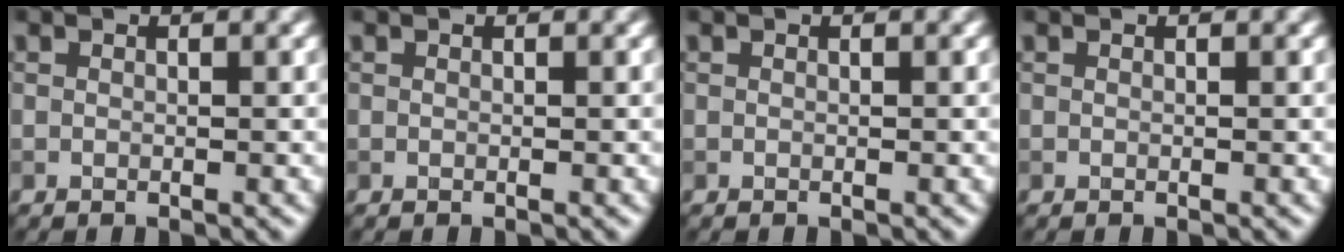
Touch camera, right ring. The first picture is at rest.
{"total": 0.0}
{"total": 0.0}
{"total": 0.0}